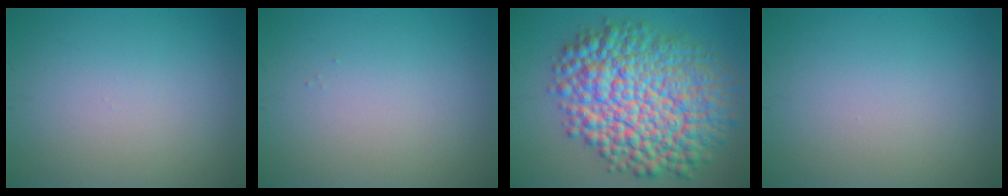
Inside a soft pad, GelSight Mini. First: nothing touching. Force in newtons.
{"total": 0.0}
{"total": 13.9, "press": 13.9, "slide": 0.3}
{"total": 0.0}